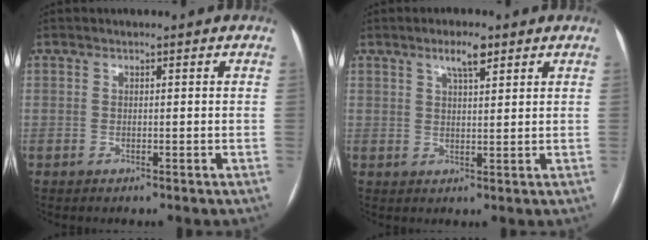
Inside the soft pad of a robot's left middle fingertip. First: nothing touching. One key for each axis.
{"total": 3.9, "fx": 2.5, "fy": 0.8, "fz": 2.9, "tx": -0.055, "ty": 0.004, "tz": 0.042}